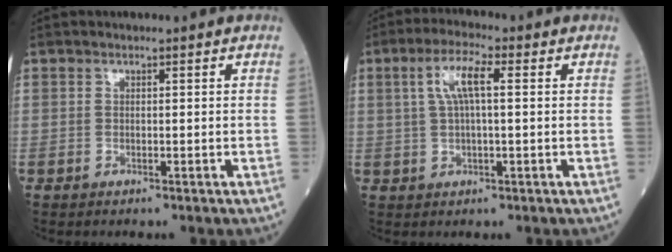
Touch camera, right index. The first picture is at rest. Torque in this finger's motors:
{"motor_torque": [0.29, 0.14, 0.19, 0.11]}